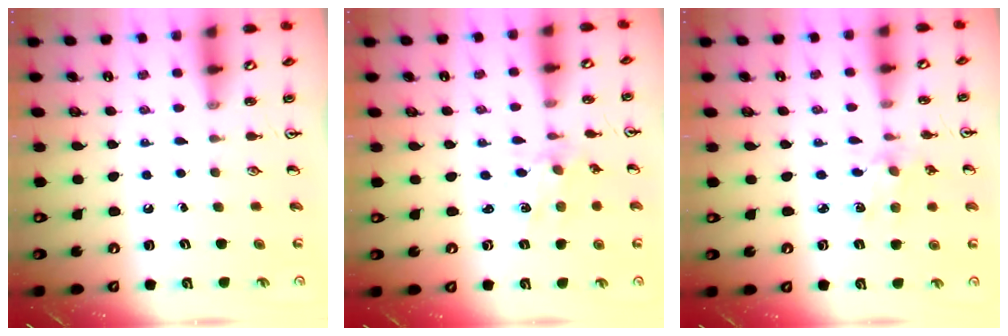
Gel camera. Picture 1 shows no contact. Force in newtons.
{"total": 2.4, "press": 2.4, "slide": 0.4}
{"total": 3.0, "press": 3.0, "slide": 0.2}